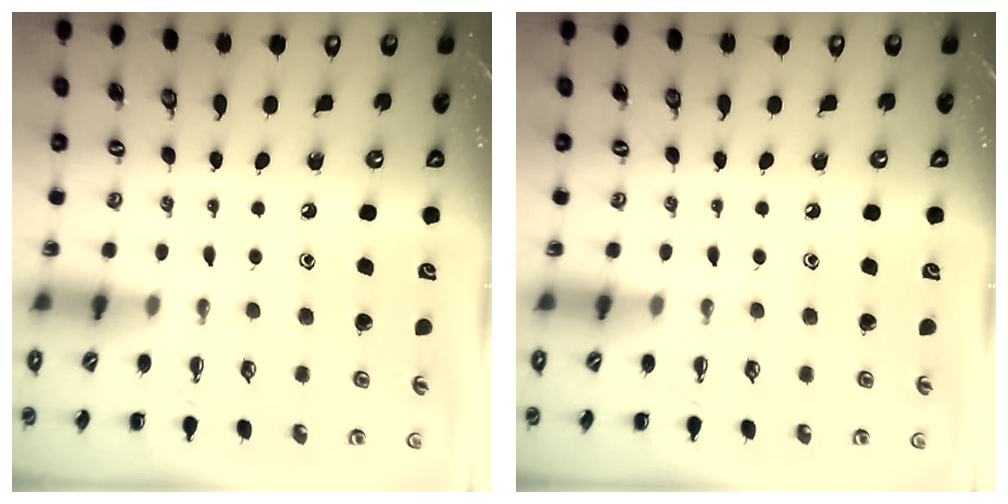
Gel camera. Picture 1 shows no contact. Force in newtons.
{"total": 0.0}